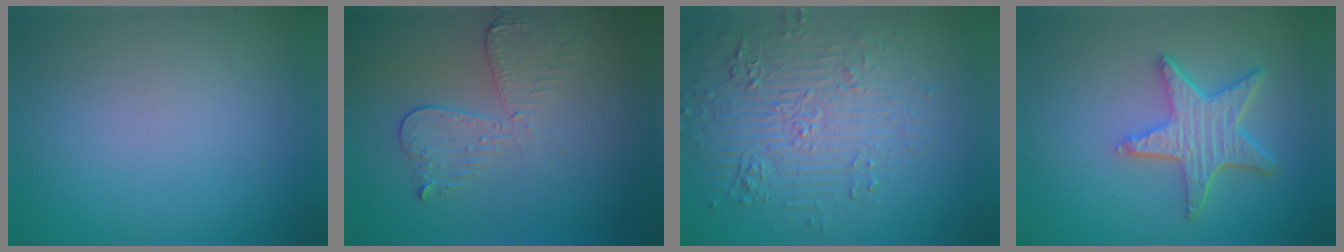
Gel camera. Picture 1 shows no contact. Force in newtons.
{"total": 3.0, "press": 2.7, "slide": 1.3}
{"total": 4.8, "press": 4.2, "slide": 2.4}
{"total": 4.8, "press": 4.2, "slide": 2.4}